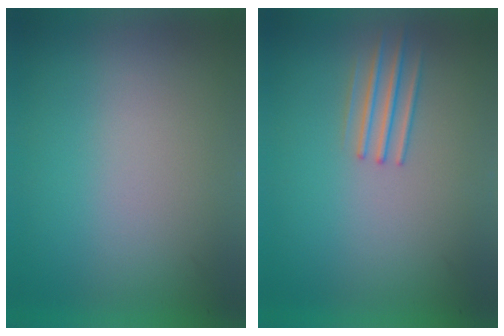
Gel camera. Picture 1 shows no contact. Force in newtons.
{"total": 1.7}